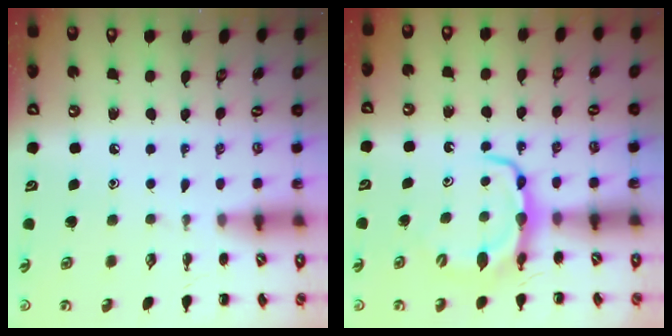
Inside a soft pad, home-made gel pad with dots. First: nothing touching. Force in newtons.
{"total": 6.5, "press": 6.5, "slide": 0.3}